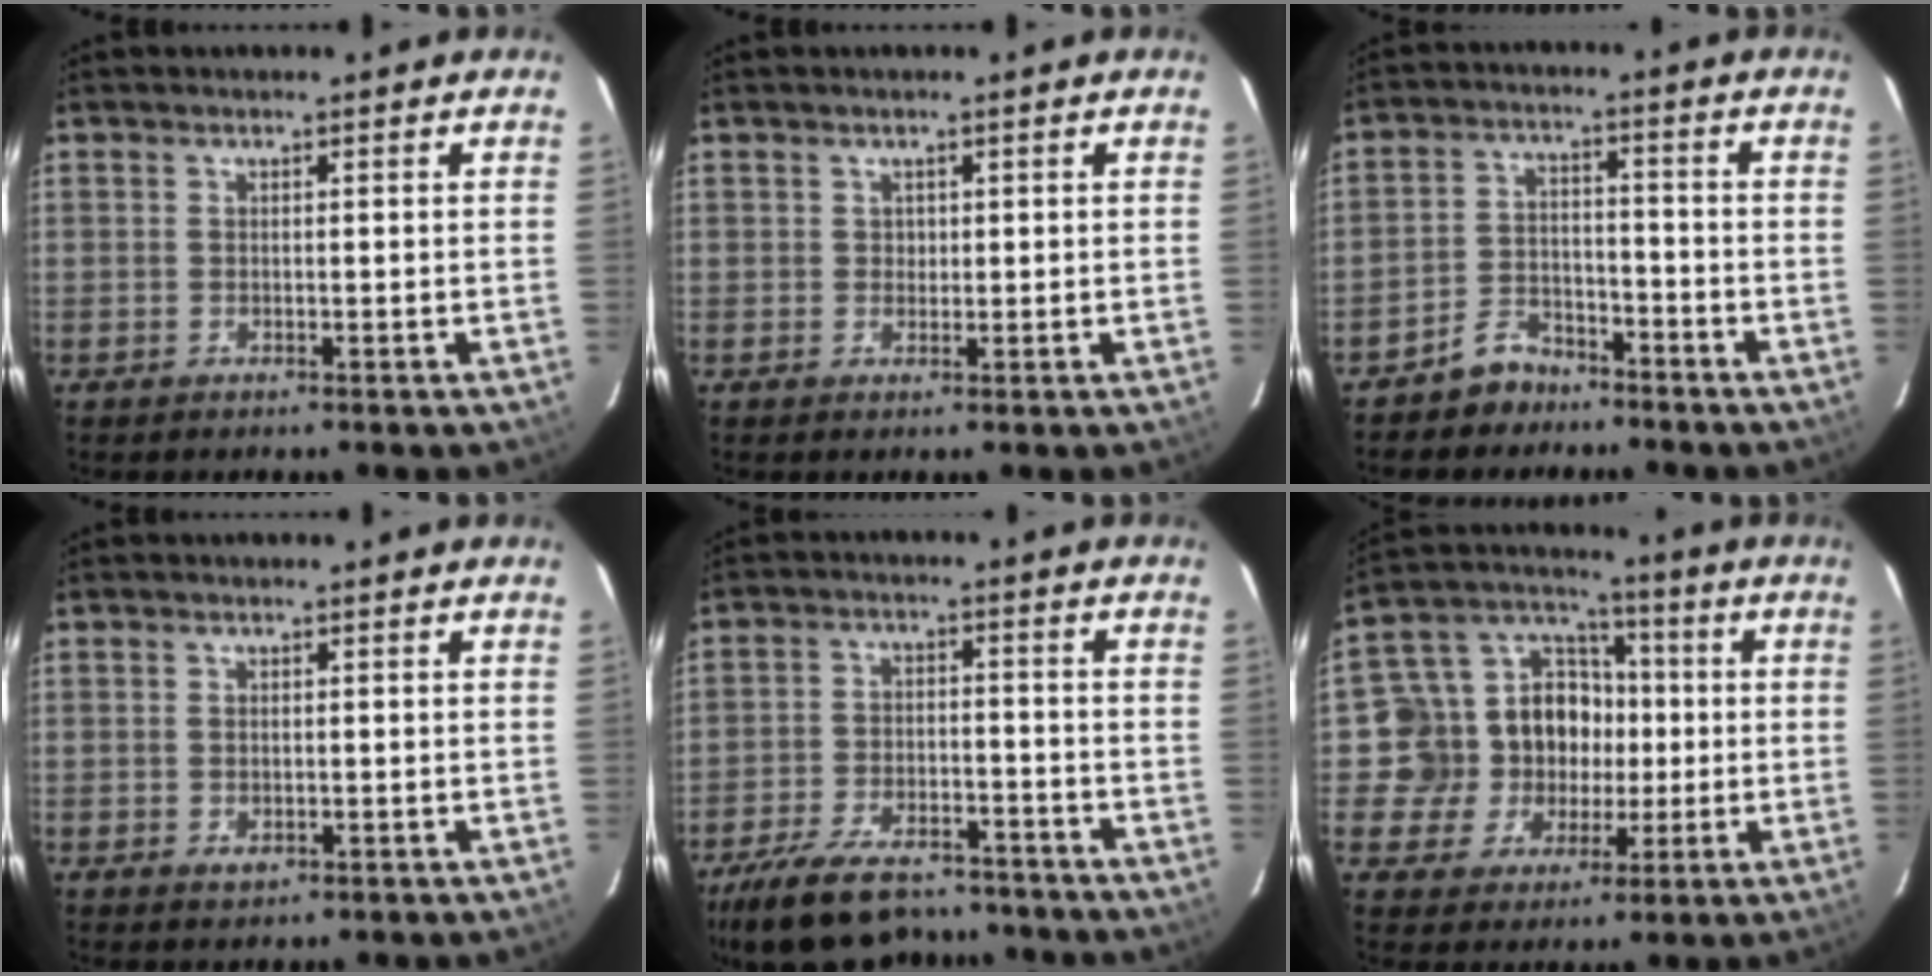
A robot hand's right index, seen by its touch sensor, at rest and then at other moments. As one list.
[{"total": 1.1, "force": [0.3, 1.1, 0.1], "torque": [0.004, 0.004, 0.004]}, {"total": 6.0, "force": [-4.9, 3.3, 1.1], "torque": [-0.034, 0.020, -0.083]}, {"total": 1.7, "force": [-0.2, 1.3, 1.1], "torque": [-0.018, -0.001, -0.002]}, {"total": 18.7, "force": [-15.0, 7.6, 8.2], "torque": [-0.187, -0.003, -0.230]}, {"total": 15.2, "force": [-0.8, 13.9, 6.2], "torque": [-0.147, 0.046, -0.009]}]